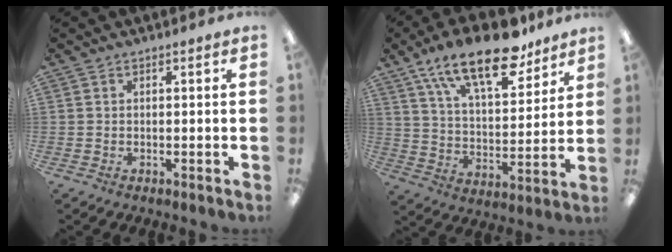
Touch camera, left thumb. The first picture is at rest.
{"total": 20.1, "force": [14.1, 7.8, 12.0], "torque": [-0.197, -0.073, 0.240]}